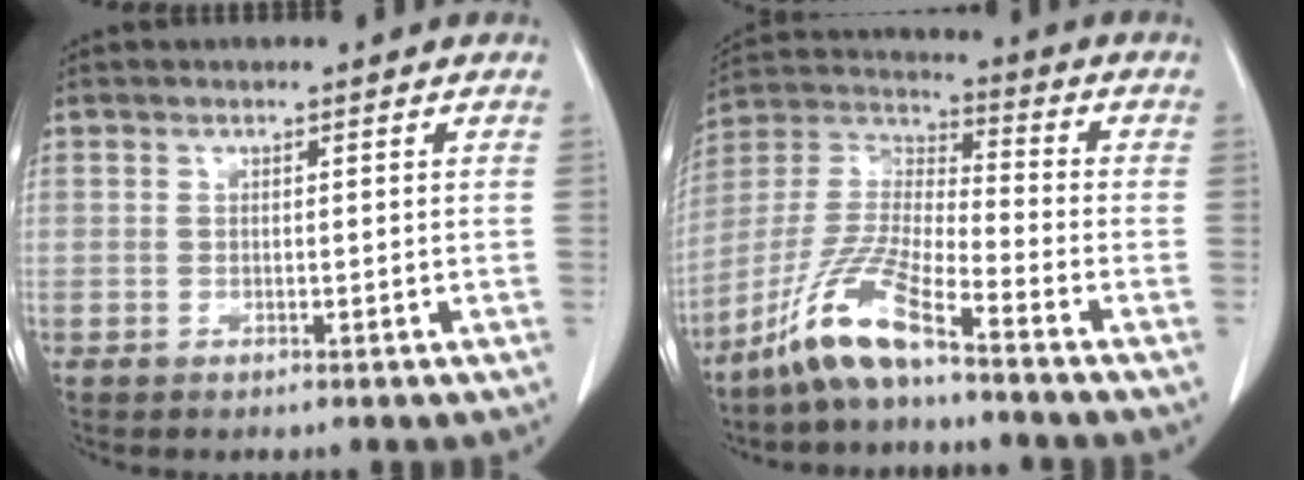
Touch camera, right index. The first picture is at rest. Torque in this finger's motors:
{"motor_torque": [1.32, -0.80, 0.30, 0.10]}